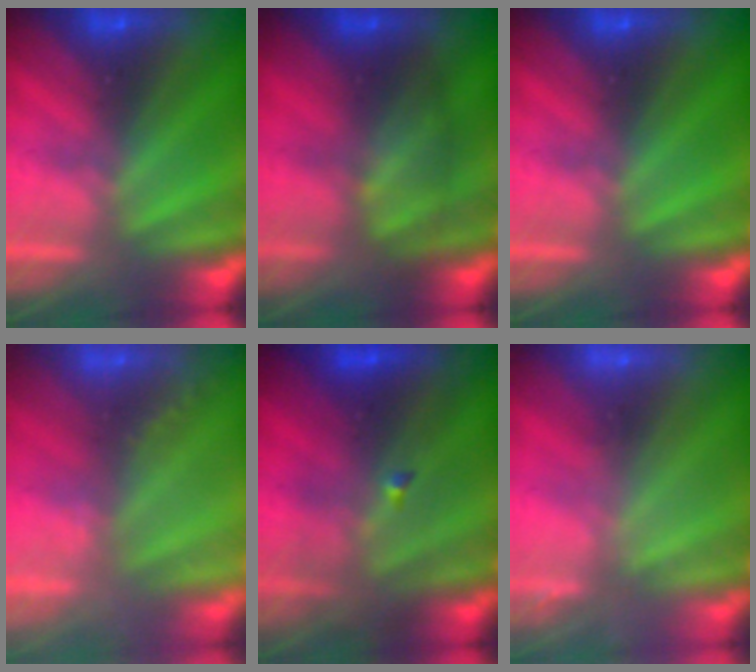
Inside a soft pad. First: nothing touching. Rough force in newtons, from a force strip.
{"total": 2.3}
{"total": 0.0}
{"total": 1.6}
{"total": 3.8}
{"total": 2.4}